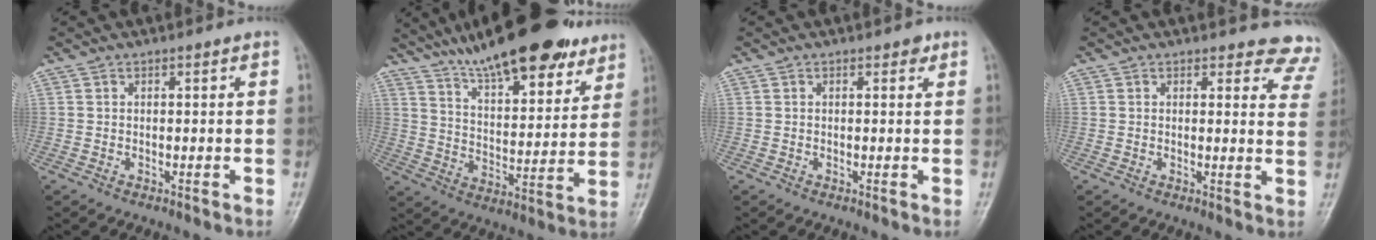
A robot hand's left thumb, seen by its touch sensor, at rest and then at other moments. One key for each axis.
{"total": 22.6, "fx": 16.7, "fy": 6.9, "fz": 13.6, "tx": -0.173, "ty": -0.054, "tz": 0.260}
{"total": 1.1, "fx": 0.6, "fy": 0.7, "fz": 0.6, "tx": 0.002, "ty": -0.001, "tz": 0.004}
{"total": 8.5, "fx": 7.9, "fy": 3.1, "fz": 0.9, "tx": 0.044, "ty": -0.047, "tz": 0.051}